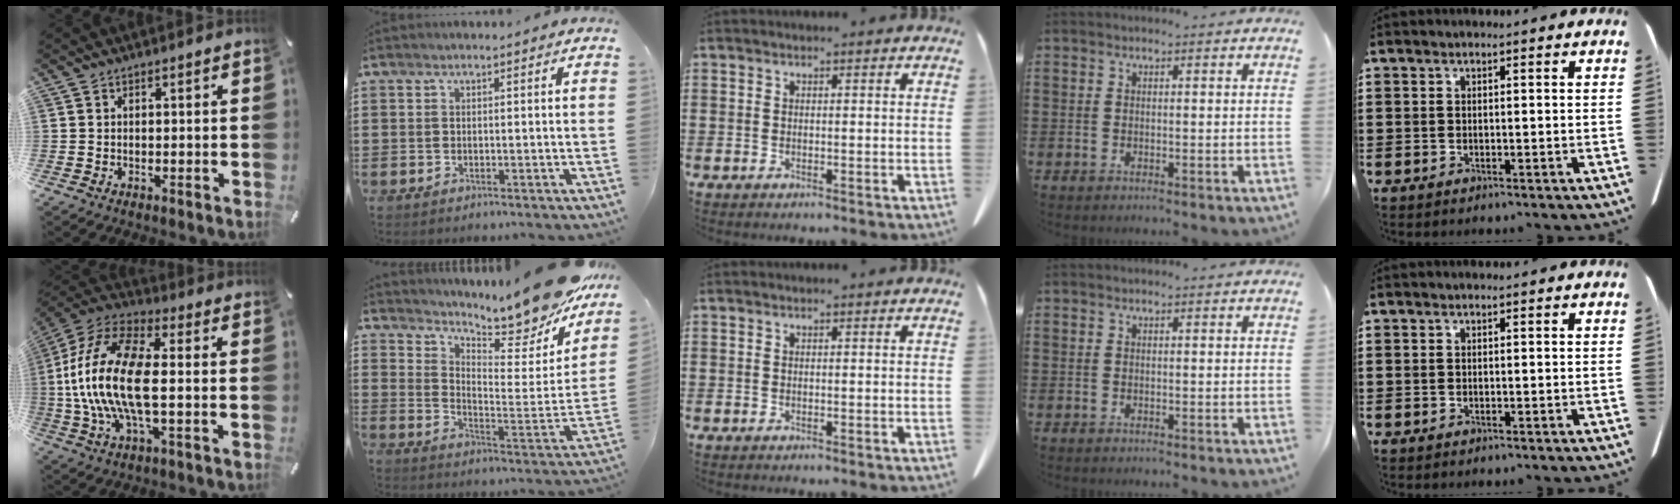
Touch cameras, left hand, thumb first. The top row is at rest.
{"thumb": {"total": 19.0, "force": [-1.2, 8.5, 16.9], "torque": [-0.363, -0.006, -0.025]}, "index": {"total": 11.5, "force": [10.5, 0.8, 4.5], "torque": [-0.073, -0.098, 0.171]}}